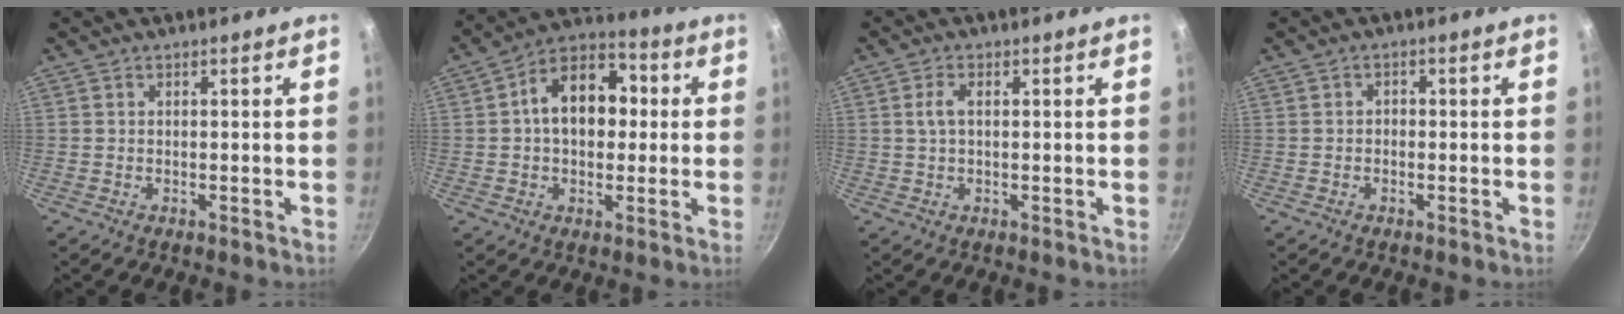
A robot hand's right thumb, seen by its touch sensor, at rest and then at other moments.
{"total": 13.9, "force": [1.5, 9.2, 10.3], "torque": [-0.128, 0.028, 0.012]}
{"total": 2.7, "force": [0.4, 1.3, 2.3], "torque": [-0.053, 0.008, 0.009]}
{"total": 1.1, "force": [-0.3, 0.9, 0.6], "torque": [0.001, 0.004, -0.011]}